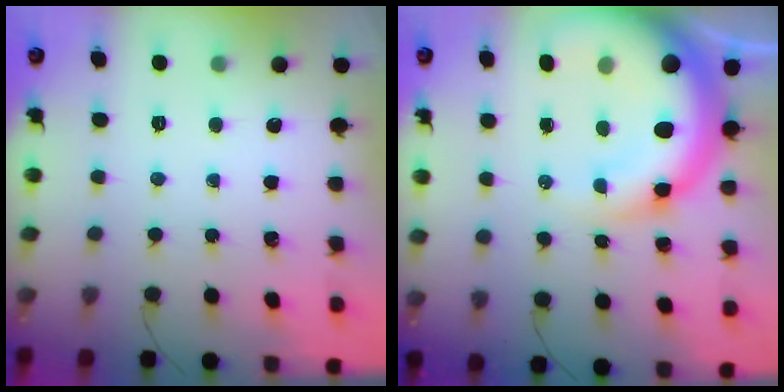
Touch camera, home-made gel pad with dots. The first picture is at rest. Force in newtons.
{"total": 17.1, "press": 16.7, "slide": 3.6}